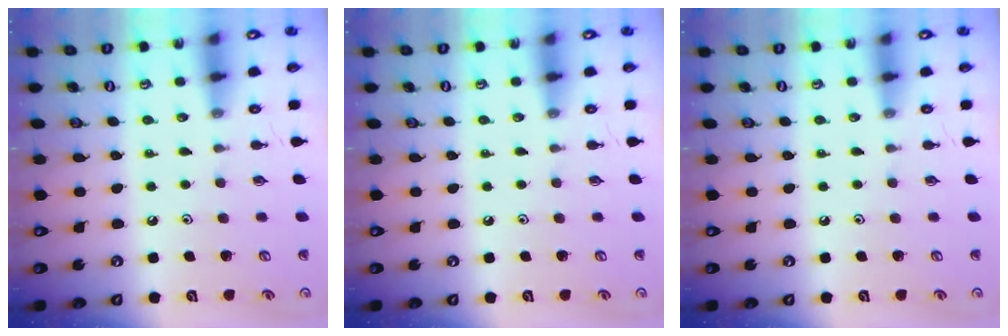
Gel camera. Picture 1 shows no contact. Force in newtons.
{"total": 0.0}
{"total": 0.0}